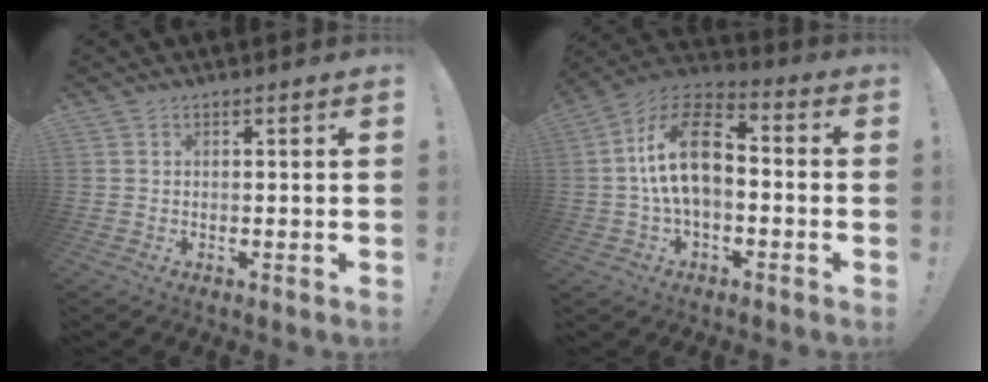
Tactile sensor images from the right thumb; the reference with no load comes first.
{"total": 16.5, "force": [0.4, 9.8, 13.2], "torque": [-0.234, 0.020, 0.007]}